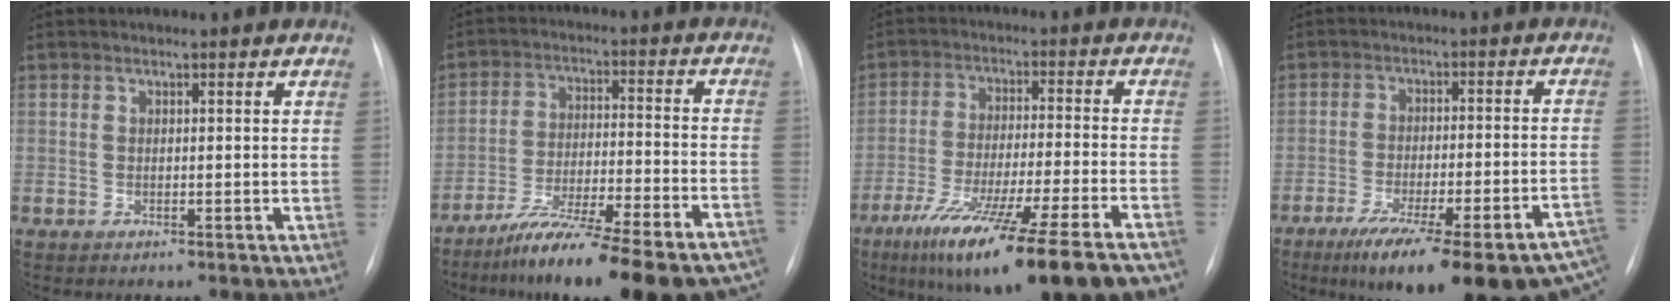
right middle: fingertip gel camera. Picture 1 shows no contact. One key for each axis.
{"total": 24.7, "fx": -20.8, "fy": 2.4, "fz": 13.1, "tx": -0.142, "ty": -0.004, "tz": -0.305}
{"total": 21.9, "fx": -15.4, "fy": 0.9, "fz": 15.6, "tx": -0.204, "ty": -0.045, "tz": -0.245}
{"total": 25.5, "fx": -17.4, "fy": 4.3, "fz": 18.1, "tx": -0.198, "ty": -0.012, "tz": -0.239}